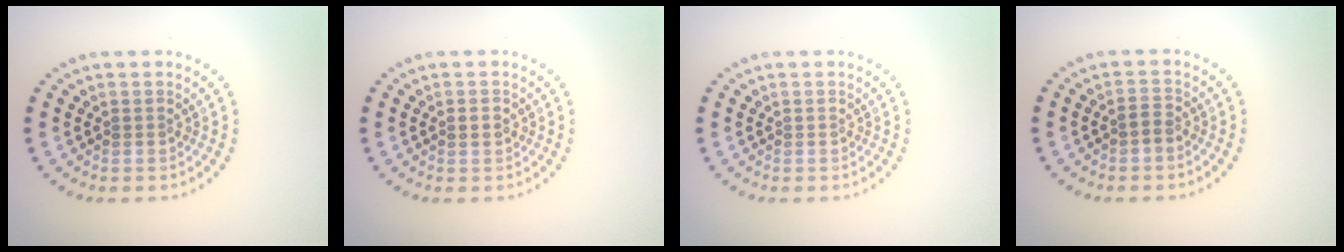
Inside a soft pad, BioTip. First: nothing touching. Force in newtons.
{"total": 1.2, "press": 1.2, "slide": 0.1}
{"total": 0.0}
{"total": 1.1, "press": 1.0, "slide": 0.6}